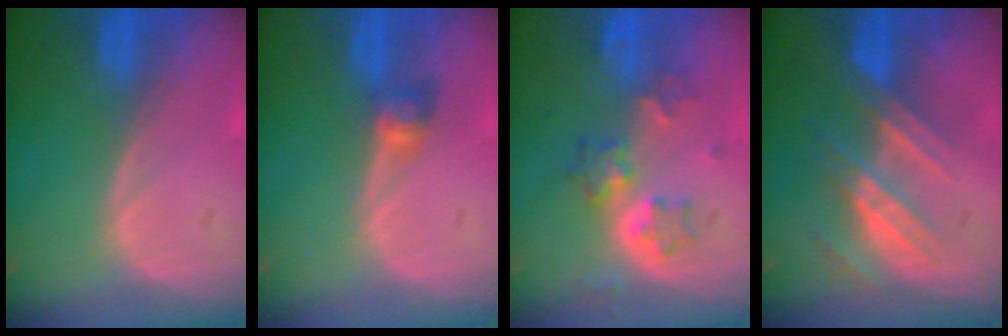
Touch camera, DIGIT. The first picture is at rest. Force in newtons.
{"total": 2.7, "press": 2.4, "slide": 1.2}
{"total": 6.1, "press": 5.6, "slide": 2.5}
{"total": 7.2, "press": 6.5, "slide": 3.1}